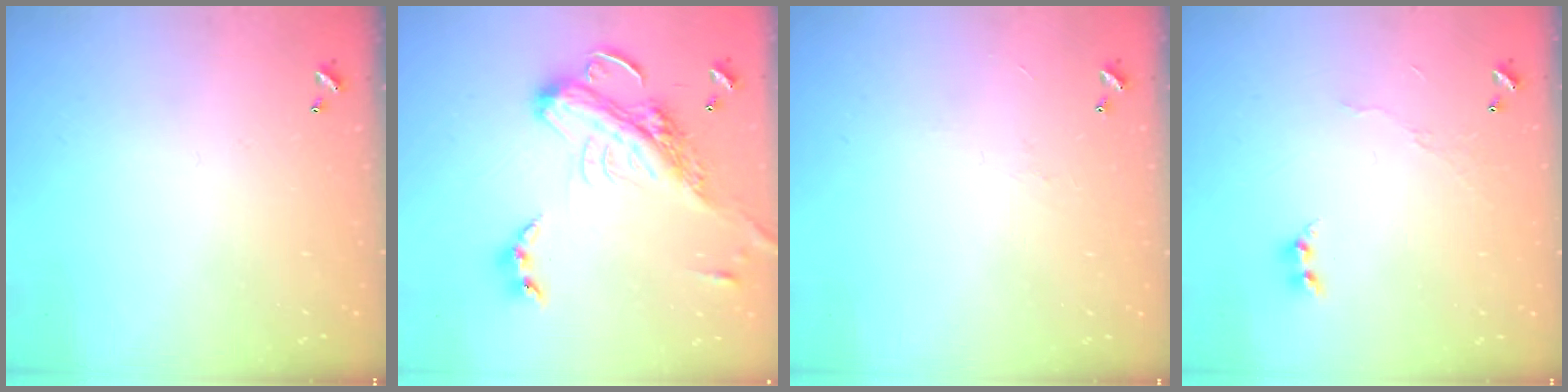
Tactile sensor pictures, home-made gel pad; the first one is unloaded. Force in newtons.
{"total": 9.8, "press": 9.6, "slide": 2.0}
{"total": 1.3, "press": 1.2, "slide": 0.5}
{"total": 5.2, "press": 5.2, "slide": 0.3}